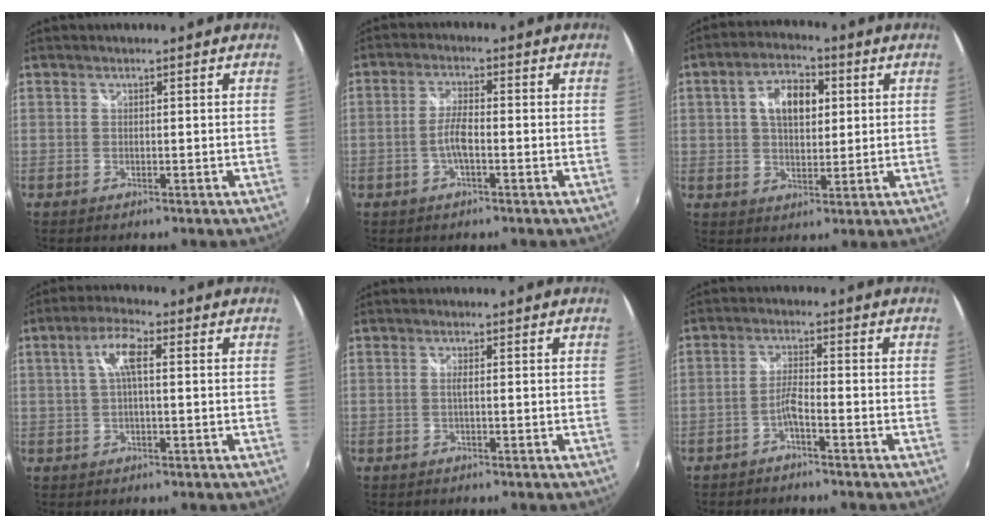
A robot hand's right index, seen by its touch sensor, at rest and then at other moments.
{"total": 4.2, "force": [-1.4, 0.9, 3.9], "torque": [-0.083, 0.004, -0.026]}
{"total": 9.0, "force": [2.2, 5.2, 7.0], "torque": [-0.120, 0.019, 0.034]}
{"total": 5.4, "force": [0.9, 1.4, 5.2], "torque": [-0.098, 0.013, 0.019]}
{"total": 1.0, "force": [-0.3, -0.3, 1.0], "torque": [-0.016, 0.003, -0.006]}
{"total": 2.8, "force": [-2.0, 0.0, 1.9], "torque": [-0.051, 0.009, -0.039]}